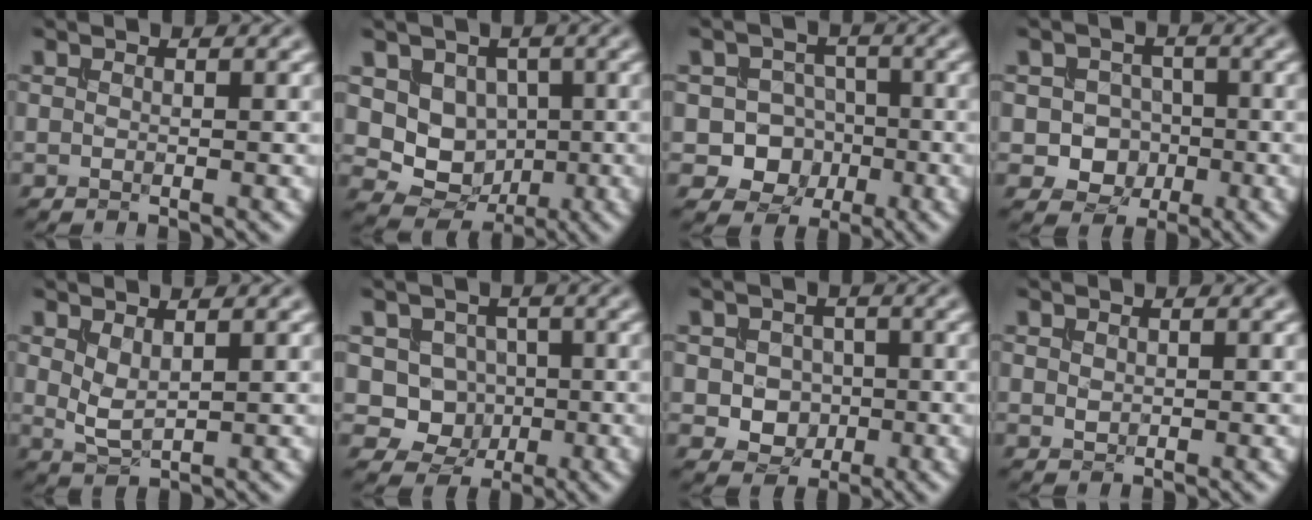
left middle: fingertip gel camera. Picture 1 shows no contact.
{"total": 6.1, "force": [0.7, 5.3, 3.0], "torque": [-0.039, -0.007, 0.000]}
{"total": 6.1, "force": [-1.8, 5.5, 1.9], "torque": [-0.011, 0.008, -0.051]}
{"total": 4.0, "force": [-1.0, 3.4, 1.7], "torque": [-0.008, 0.000, -0.028]}
{"total": 1.9, "force": [0.9, 0.7, 1.6], "torque": [-0.041, -0.005, 0.024]}
{"total": 4.7, "force": [0.4, 4.4, 1.8], "torque": [-0.013, 0.003, -0.011]}
{"total": 3.2, "force": [-0.5, 2.7, 1.6], "torque": [-0.021, -0.003, -0.012]}
{"total": 0.5, "force": [0.3, 0.4, 0.2], "torque": [-0.009, -0.002, 0.009]}